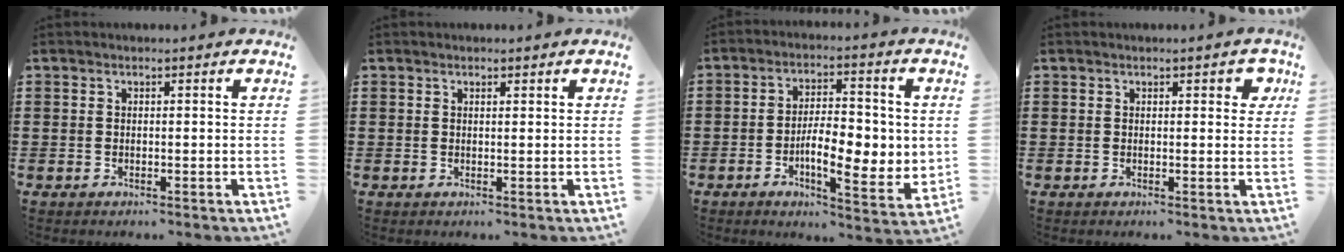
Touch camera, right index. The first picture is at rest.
{"total": 0.6, "force": [0.4, 0.2, 0.3], "torque": [-0.008, 0.002, 0.008]}
{"total": 8.9, "force": [-1.3, 3.8, 7.9], "torque": [-0.117, -0.003, -0.026]}
{"total": 1.5, "force": [0.6, 0.9, 1.0], "torque": [0.003, -0.002, 0.003]}